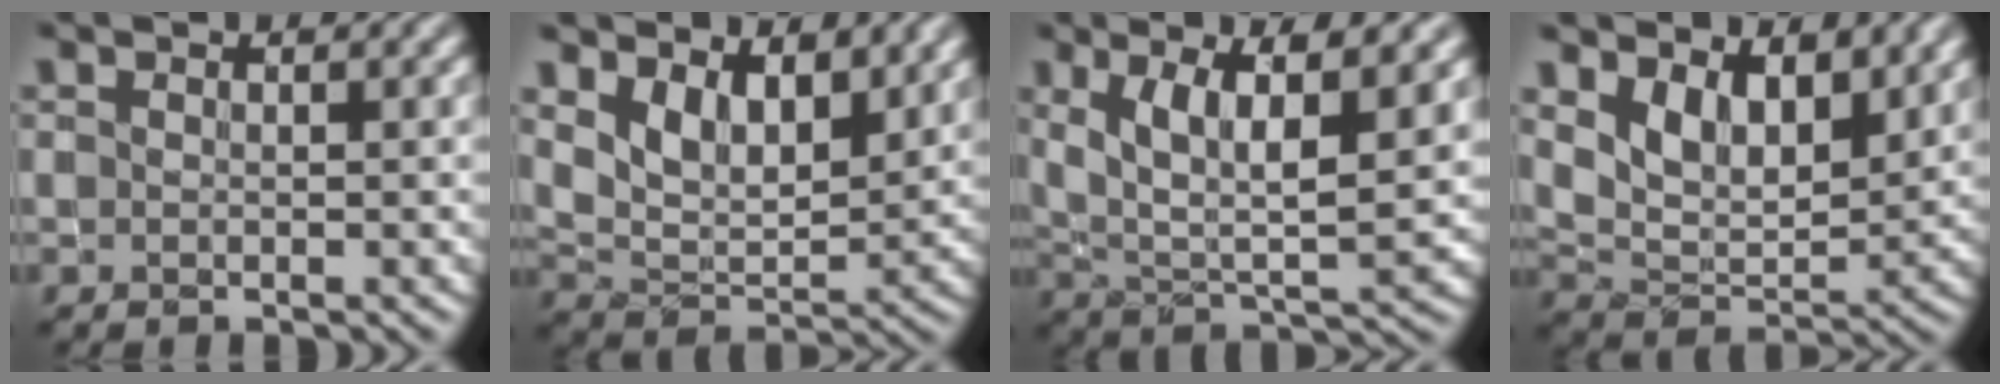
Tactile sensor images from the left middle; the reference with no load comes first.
{"total": 5.4, "force": [3.2, 2.8, 3.4], "torque": [-0.071, -0.016, 0.054]}
{"total": 7.5, "force": [3.0, 2.5, 6.3], "torque": [-0.125, -0.008, 0.058]}
{"total": 5.8, "force": [3.3, 3.1, 3.6], "torque": [-0.073, -0.018, 0.056]}